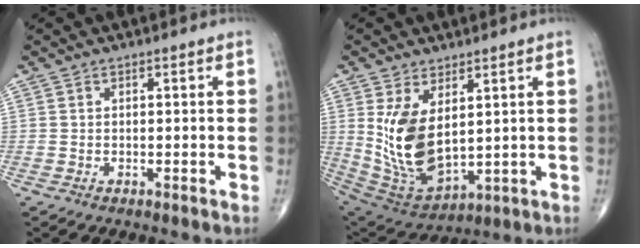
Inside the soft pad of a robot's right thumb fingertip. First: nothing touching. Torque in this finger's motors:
{"motor_torque": [-0.37, 0.97, 1.40, 0.38, 0.17]}